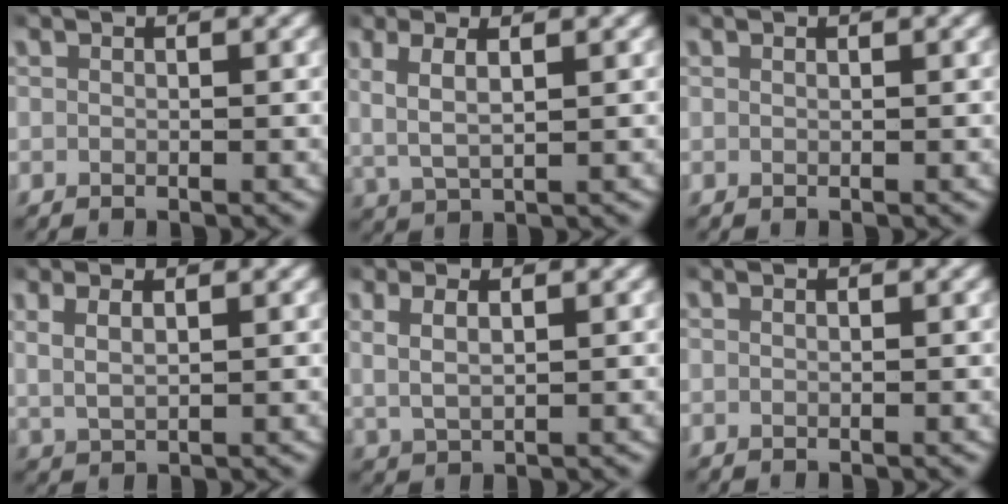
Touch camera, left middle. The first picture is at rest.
{"total": 3.6, "force": [1.0, 1.9, 2.9], "torque": [-0.069, 0.003, 0.024]}
{"total": 0.0}
{"total": 2.9, "force": [1.2, 1.8, 2.0], "torque": [-0.046, 0.001, 0.026]}
{"total": 3.2, "force": [1.0, 2.0, 2.3], "torque": [-0.054, 0.002, 0.024]}
{"total": 0.0}